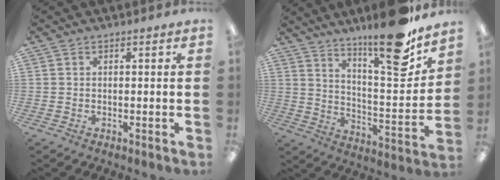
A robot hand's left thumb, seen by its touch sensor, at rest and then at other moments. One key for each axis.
{"total": 18.3, "fx": 14.6, "fy": 3.2, "fz": 10.6, "tx": -0.166, "ty": -0.108, "tz": 0.234}